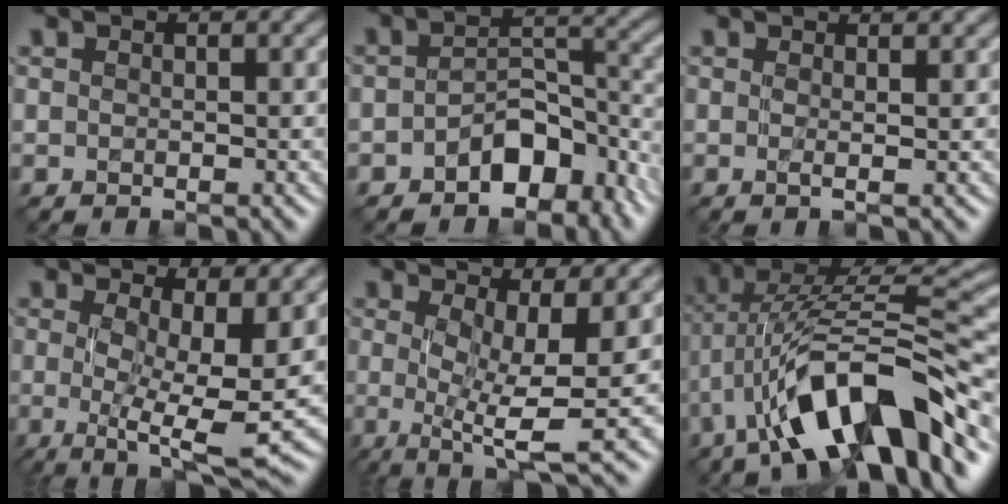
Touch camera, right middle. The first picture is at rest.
{"total": 5.3, "force": [-3.1, 3.0, 3.1], "torque": [-0.037, 0.004, -0.057]}
{"total": 2.4, "force": [0.8, 0.8, 2.1], "torque": [-0.027, 0.004, -0.010]}
{"total": 9.9, "force": [0.8, 2.9, 9.4], "torque": [-0.133, -0.013, 0.012]}
{"total": 9.5, "force": [0.5, 2.6, 9.1], "torque": [-0.138, -0.002, 0.007]}
{"total": 11.9, "force": [-5.1, 4.0, 10.0], "torque": [-0.168, 0.018, -0.099]}